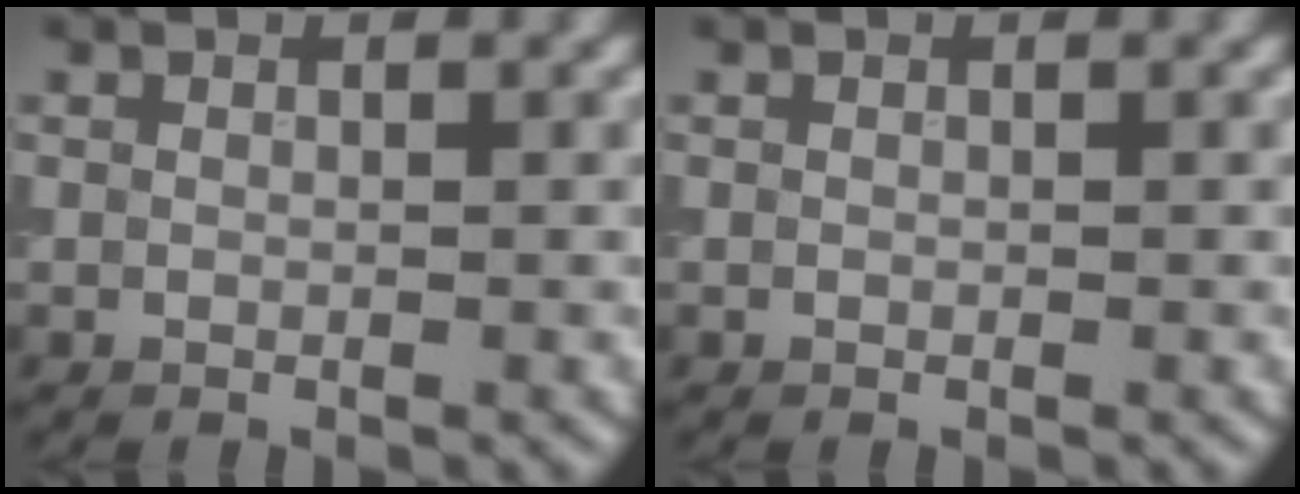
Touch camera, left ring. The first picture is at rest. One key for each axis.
{"total": 0.0}